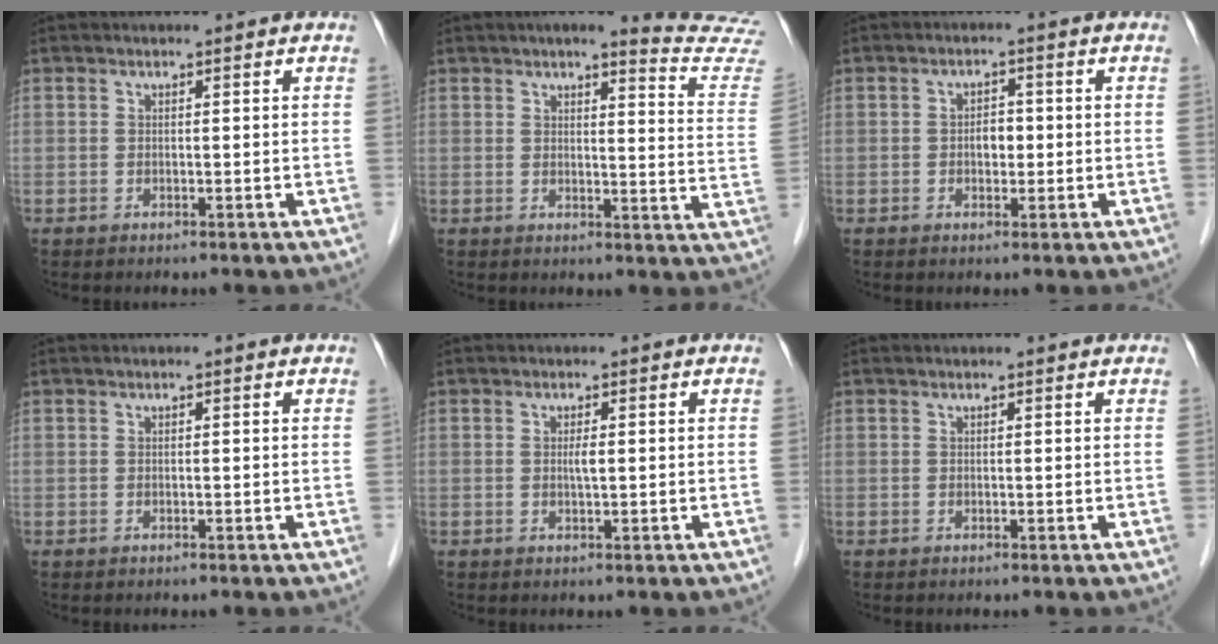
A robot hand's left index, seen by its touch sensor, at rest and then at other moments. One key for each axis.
{"total": 13.6, "fx": 12.9, "fy": 0.0, "fz": 4.1, "tx": -0.030, "ty": -0.082, "tz": 0.118}
{"total": 2.6, "fx": -0.3, "fy": 1.6, "fz": 2.0, "tx": -0.031, "ty": 0.008, "tz": -0.003}
{"total": 0.0}
{"total": 1.3, "fx": 0.1, "fy": 0.2, "fz": 1.3, "tx": -0.026, "ty": 0.000, "tz": 0.002}
{"total": 0.8, "fx": 0.8, "fy": 0.0, "fz": 0.2, "tx": -0.012, "ty": 0.006, "tz": 0.009}